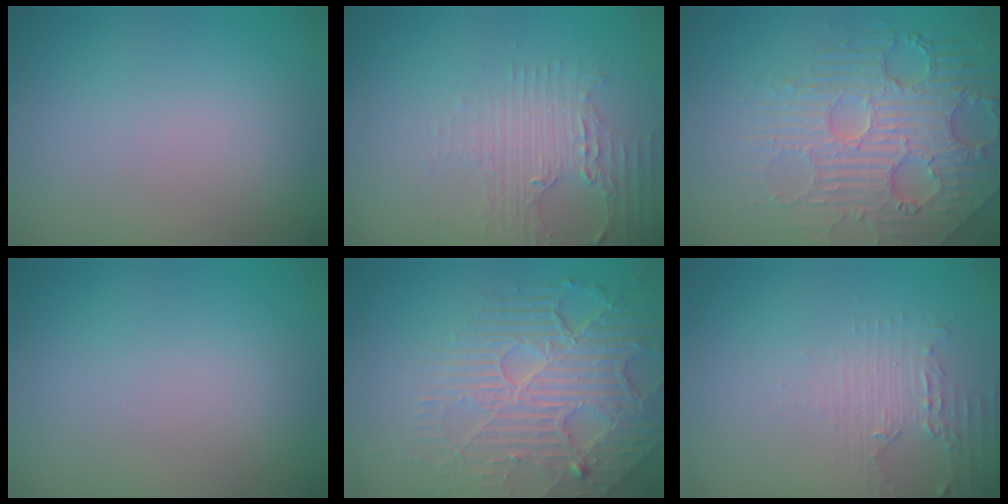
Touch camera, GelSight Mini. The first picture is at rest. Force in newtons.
{"total": 3.3, "press": 2.6, "slide": 2.0}
{"total": 6.5, "press": 5.1, "slide": 4.1}
{"total": 0.0}
{"total": 6.1, "press": 5.0, "slide": 3.6}
{"total": 2.2, "press": 1.6, "slide": 1.5}